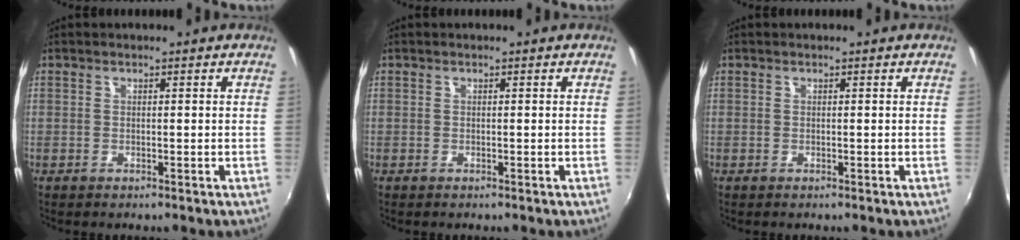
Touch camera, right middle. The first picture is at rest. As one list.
[{"total": 0.0}, {"total": 0.0}]